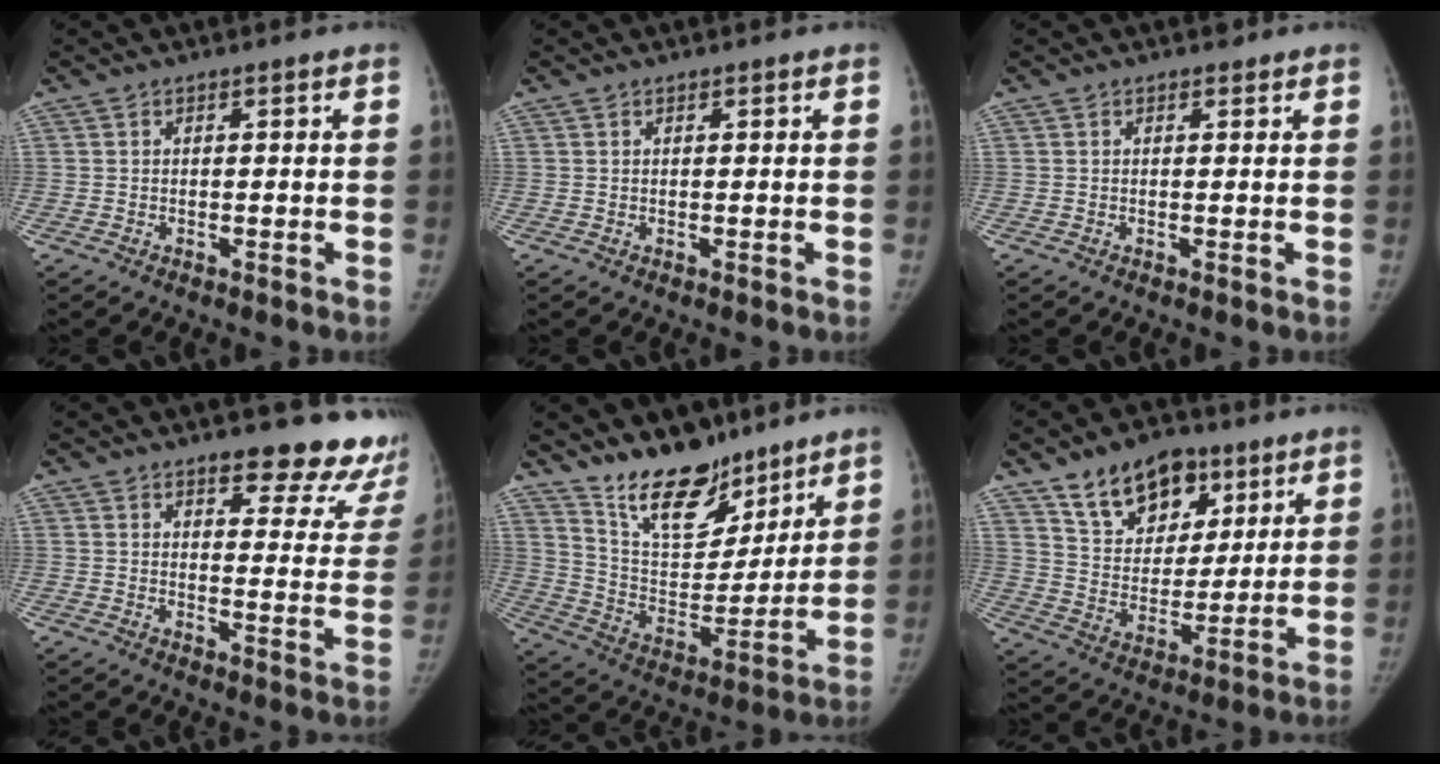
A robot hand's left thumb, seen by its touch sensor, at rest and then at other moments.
{"total": 0.0}
{"total": 0.7, "force": [0.5, 0.4, 0.1], "torque": [-0.001, -0.004, 0.005]}
{"total": 14.9, "force": [12.8, 4.9, 5.9], "torque": [-0.016, -0.090, 0.137]}
{"total": 16.7, "force": [13.2, 7.3, 7.1], "torque": [-0.067, -0.091, 0.235]}
{"total": 15.9, "force": [9.7, 10.1, 7.5], "torque": [-0.079, -0.041, 0.169]}